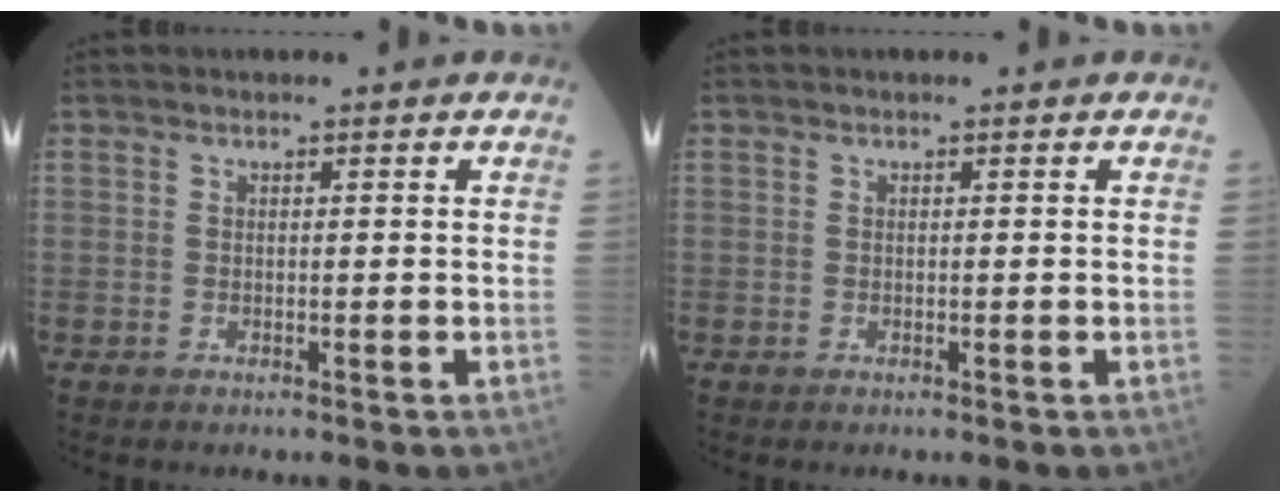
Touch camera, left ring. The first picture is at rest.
{"total": 0.0}